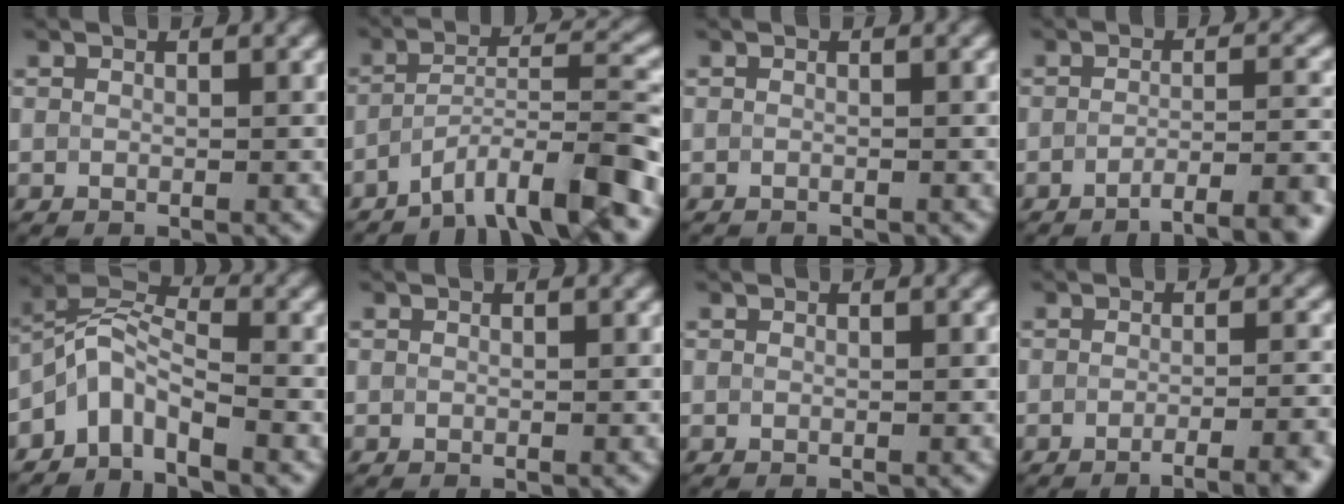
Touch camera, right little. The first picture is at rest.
{"total": 8.5, "force": [-5.7, 1.6, 6.0], "torque": [-0.092, 0.009, -0.100]}
{"total": 0.9, "force": [-0.9, 0.1, 0.0], "torque": [0.001, -0.008, -0.018]}
{"total": 5.7, "force": [-4.0, 1.2, 3.9], "torque": [-0.046, 0.010, -0.059]}
{"total": 4.5, "force": [-3.4, 1.5, 2.5], "torque": [-0.041, 0.011, -0.077]}
{"total": 0.0}
{"total": 0.0}
{"total": 5.3, "force": [-3.5, 1.4, 3.7], "torque": [-0.032, 0.010, -0.047]}